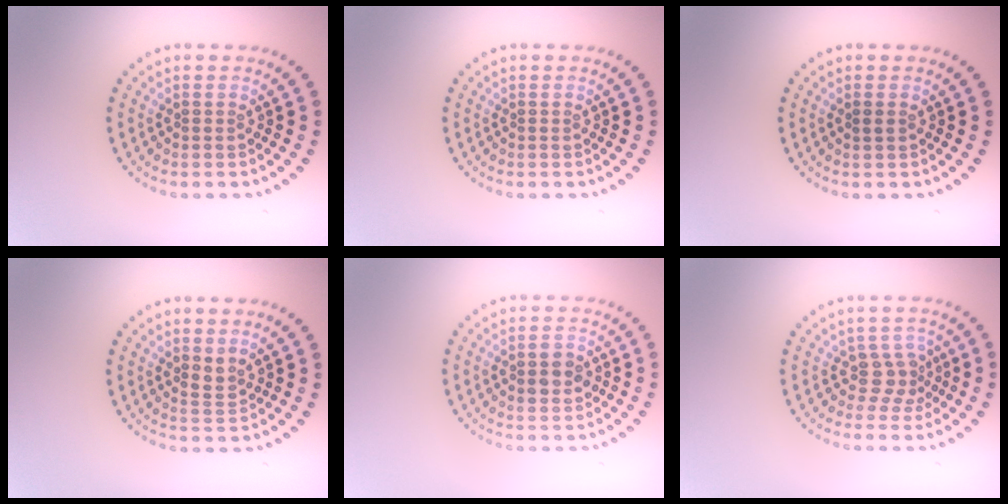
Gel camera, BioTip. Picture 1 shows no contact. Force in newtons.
{"total": 0.0}
{"total": 0.8, "press": 0.8, "slide": 0.1}
{"total": 1.4, "press": 1.2, "slide": 0.7}
{"total": 2.8, "press": 2.7, "slide": 0.2}
{"total": 2.4, "press": 1.7, "slide": 1.7}